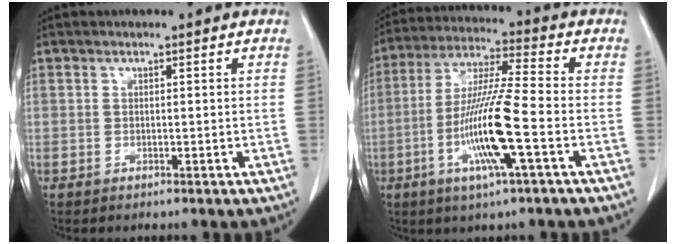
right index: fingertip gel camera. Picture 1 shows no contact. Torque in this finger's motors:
{"motor_torque": [2.14, 0.00, 1.05, 0.21]}